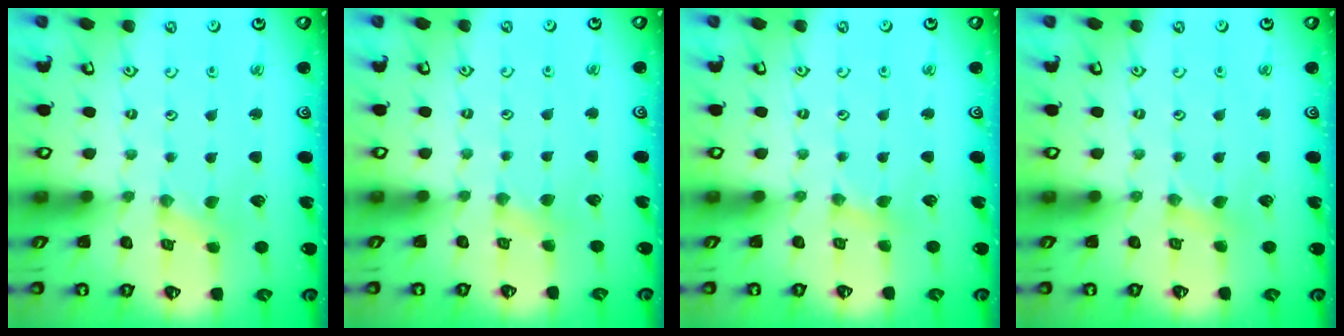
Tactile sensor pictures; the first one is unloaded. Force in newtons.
{"total": 2.7, "press": 2.7, "slide": 0.5}
{"total": 2.2, "press": 2.2, "slide": 0.4}
{"total": 2.3, "press": 2.3, "slide": 0.3}